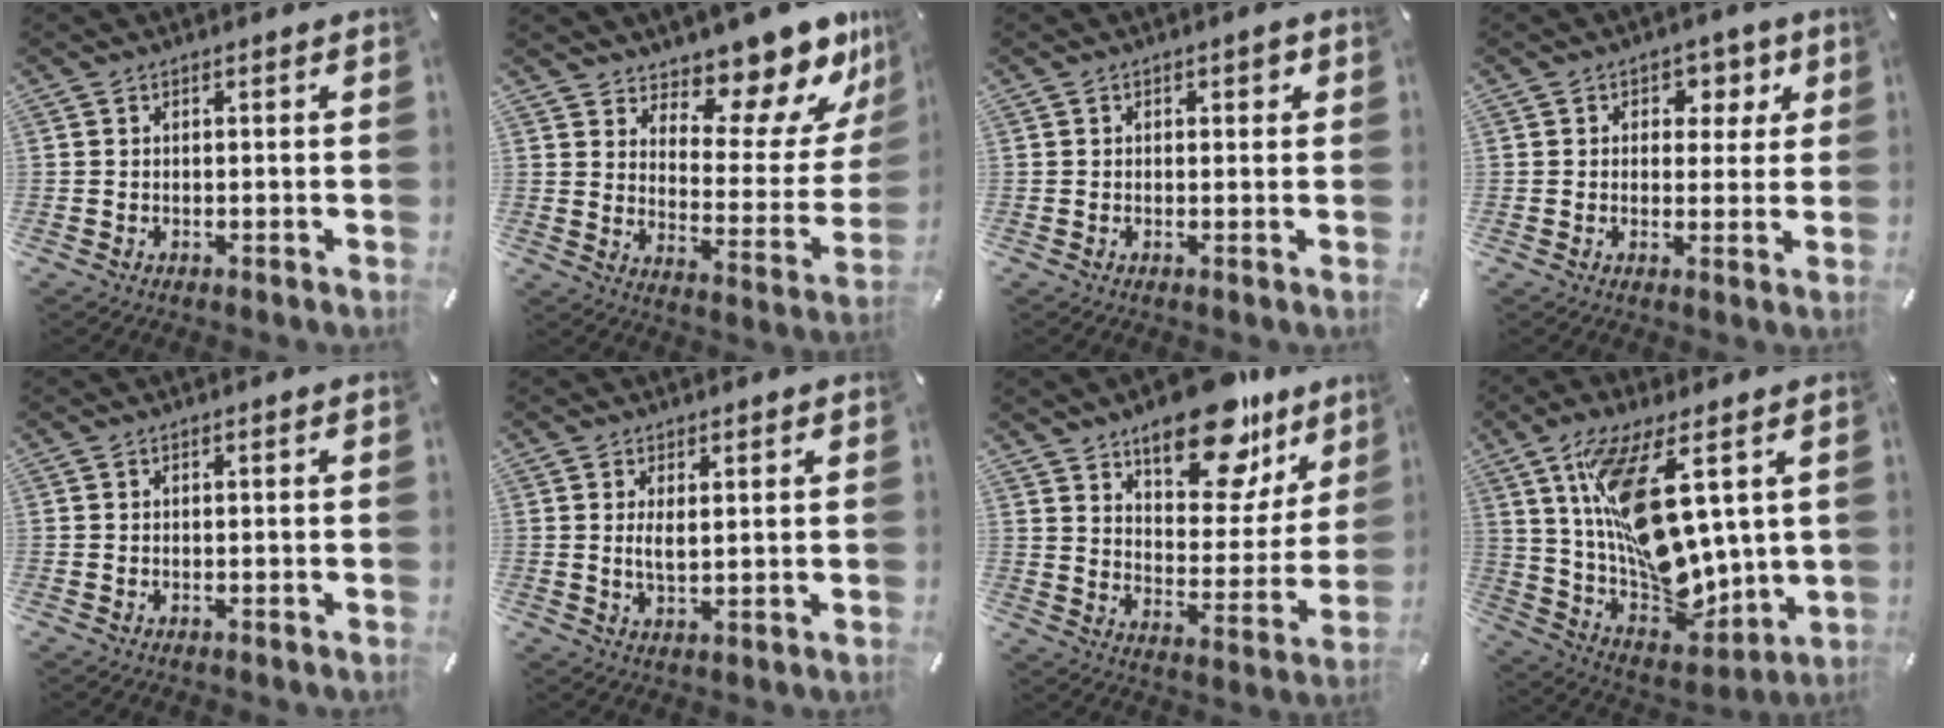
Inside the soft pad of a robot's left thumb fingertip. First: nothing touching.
{"total": 14.2, "force": [12.7, 4.4, 4.5], "torque": [-0.049, -0.134, 0.209]}
{"total": 1.5, "force": [0.5, 0.9, 1.1], "torque": [-0.006, 0.000, 0.003]}
{"total": 5.3, "force": [1.7, 4.6, 2.0], "torque": [0.001, -0.008, 0.019]}
{"total": 0.0}
{"total": 3.6, "force": [1.4, 1.4, 3.0], "torque": [-0.047, -0.007, 0.021]}
{"total": 19.5, "force": [14.3, 8.9, 9.7], "torque": [-0.130, -0.104, 0.242]}
{"total": 19.6, "force": [7.2, 9.7, 15.5], "torque": [-0.282, -0.052, 0.128]}